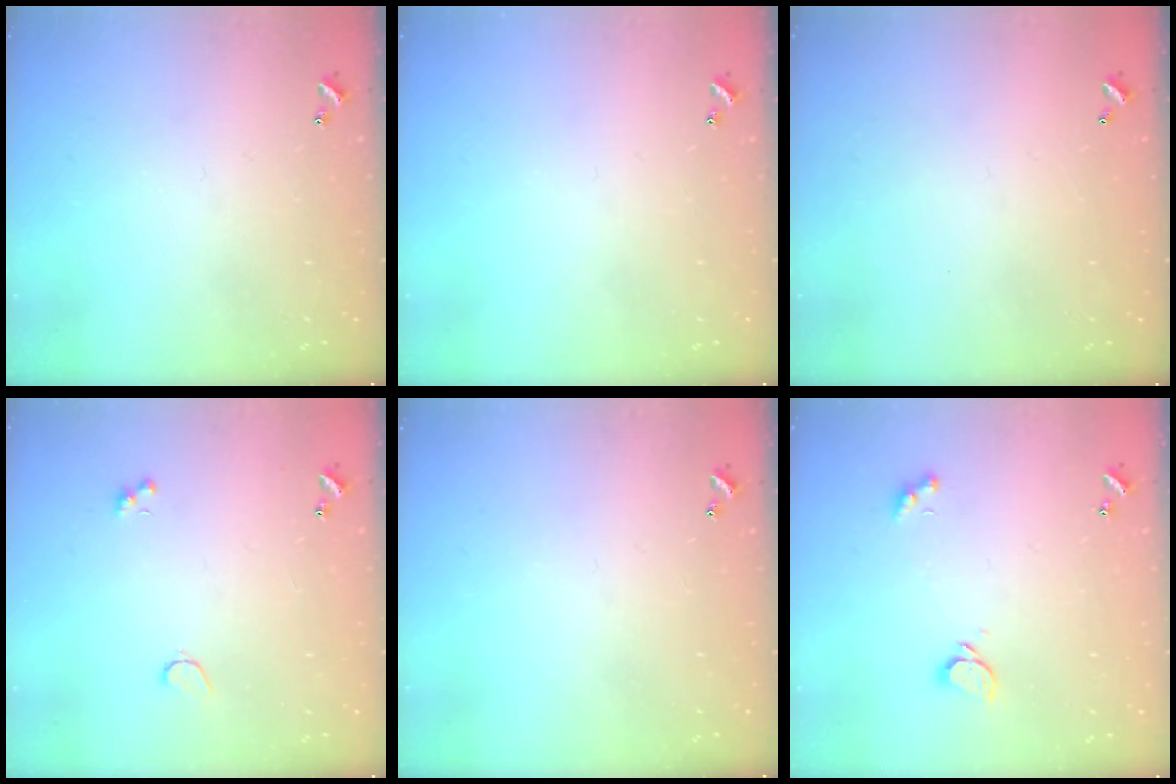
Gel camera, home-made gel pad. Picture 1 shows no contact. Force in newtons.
{"total": 0.0}
{"total": 2.9, "press": 2.9, "slide": 0.1}
{"total": 1.3, "press": 1.0, "slide": 0.8}
{"total": 0.0}
{"total": 1.9, "press": 1.7, "slide": 0.8}